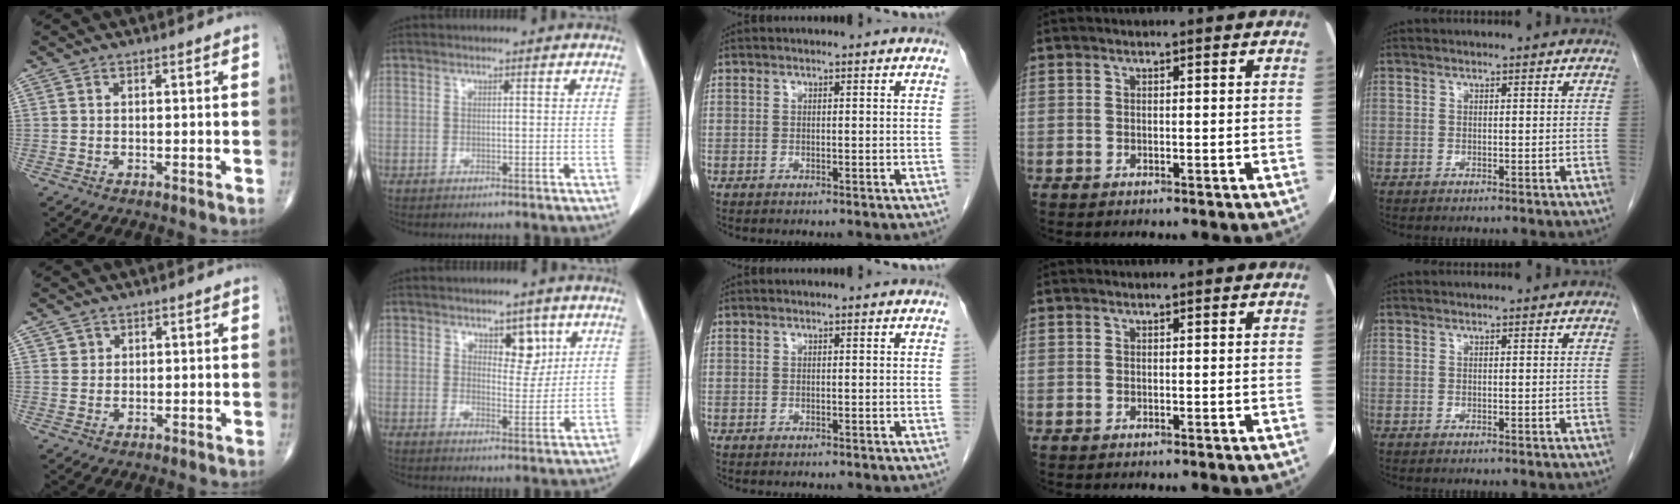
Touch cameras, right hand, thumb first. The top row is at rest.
{"thumb": {"total": 1.6, "force": [0.9, 1.4, 0.1], "torque": [0.015, -0.003, 0.009]}, "index": {"total": 4.8, "force": [2.7, 2.2, 3.2], "torque": [-0.041, -0.003, 0.042]}}